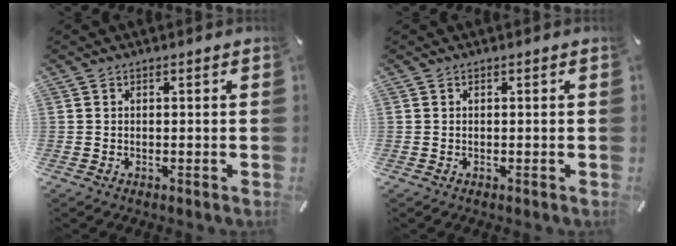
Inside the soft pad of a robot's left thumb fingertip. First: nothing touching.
{"total": 0.0}